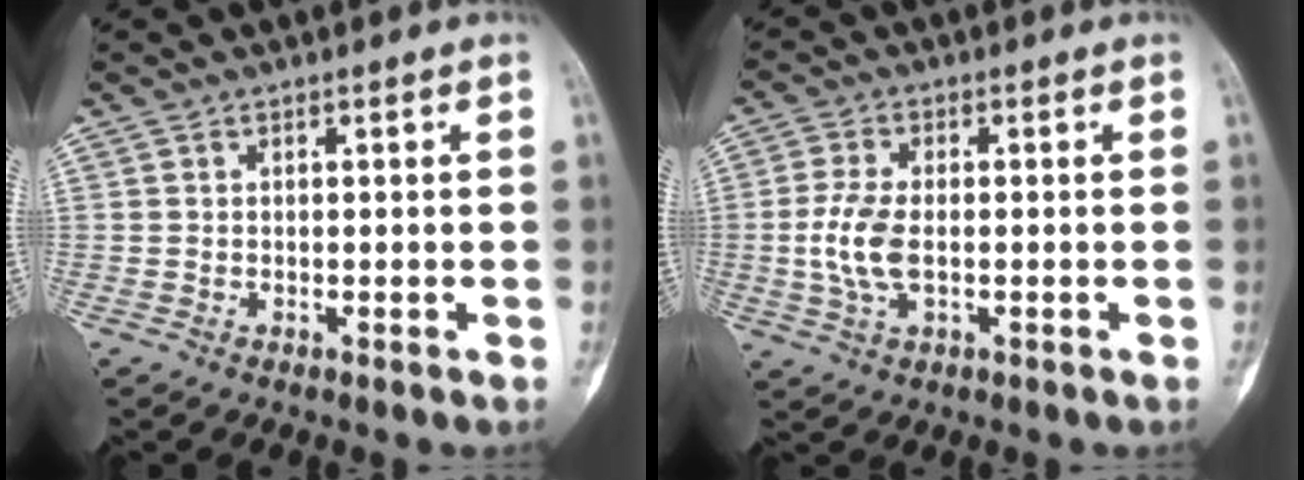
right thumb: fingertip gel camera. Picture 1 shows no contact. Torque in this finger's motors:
{"motor_torque": [0.90, 0.67, 0.78, -0.69, 0.16]}